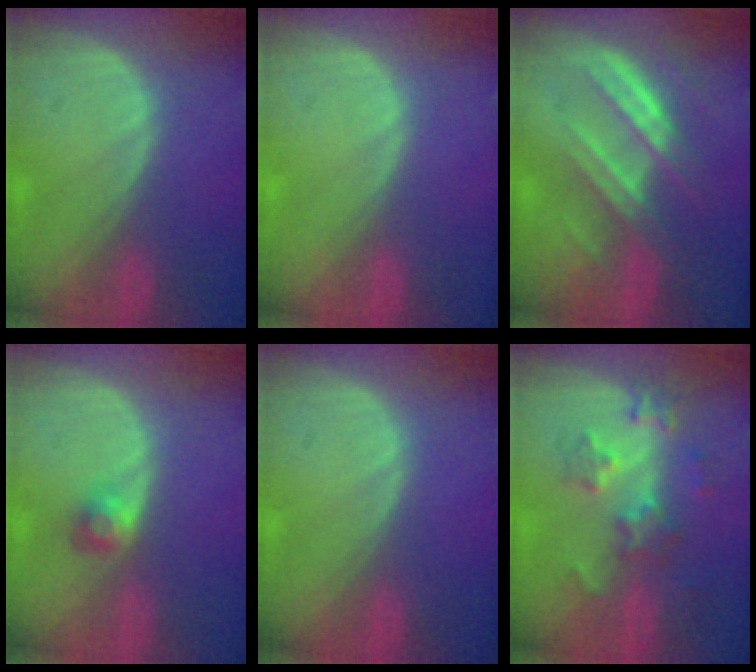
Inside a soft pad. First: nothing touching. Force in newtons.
{"total": 0.0}
{"total": 7.1, "press": 6.9, "slide": 1.8}
{"total": 2.5, "press": 2.3, "slide": 0.9}
{"total": 0.0}
{"total": 6.5, "press": 5.9, "slide": 2.7}